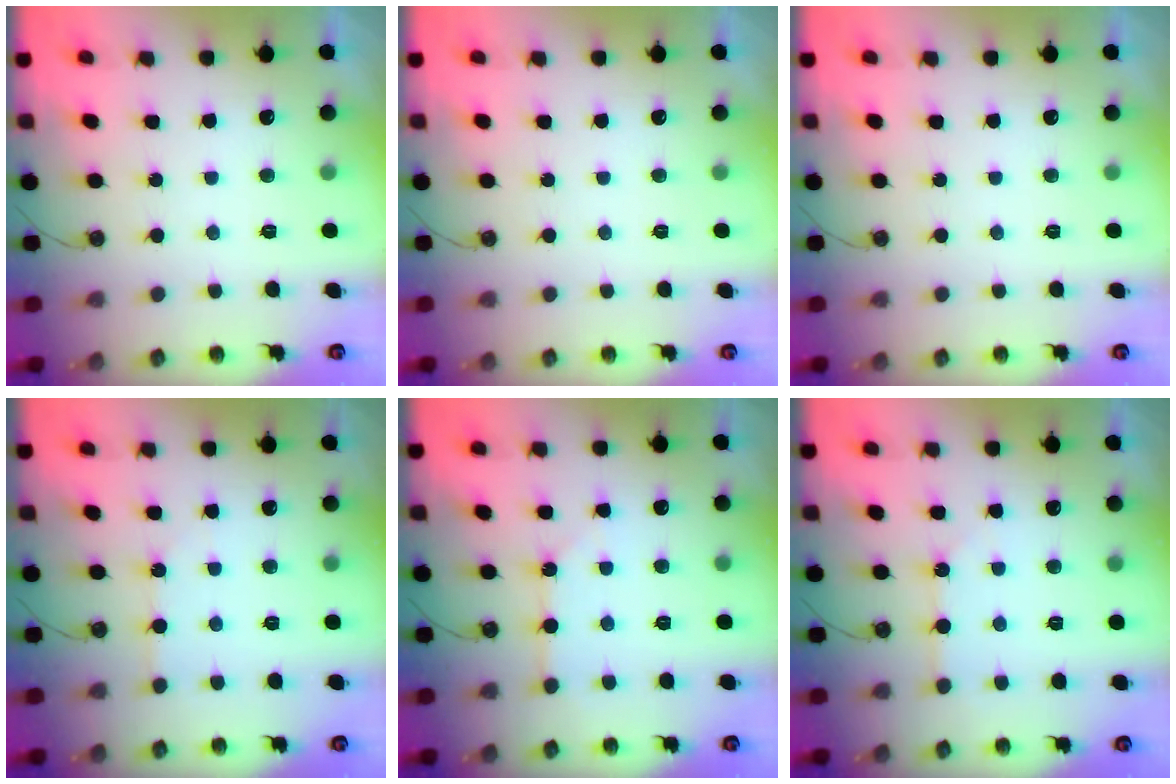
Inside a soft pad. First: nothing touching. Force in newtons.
{"total": 0.0}
{"total": 0.0}
{"total": 2.7, "press": 2.7, "slide": 0.4}
{"total": 2.2, "press": 2.2, "slide": 0.4}
{"total": 2.7, "press": 2.7, "slide": 0.3}